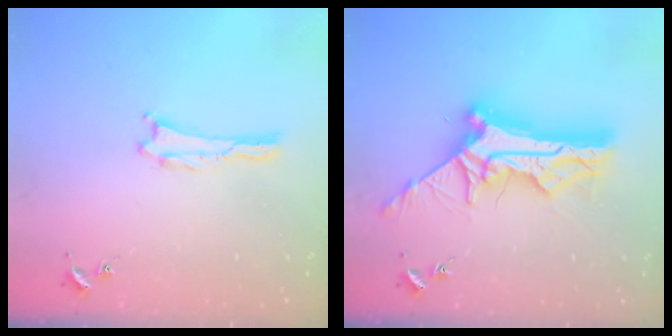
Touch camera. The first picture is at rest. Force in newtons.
{"total": 12.0, "press": 12.0, "slide": 1.2}